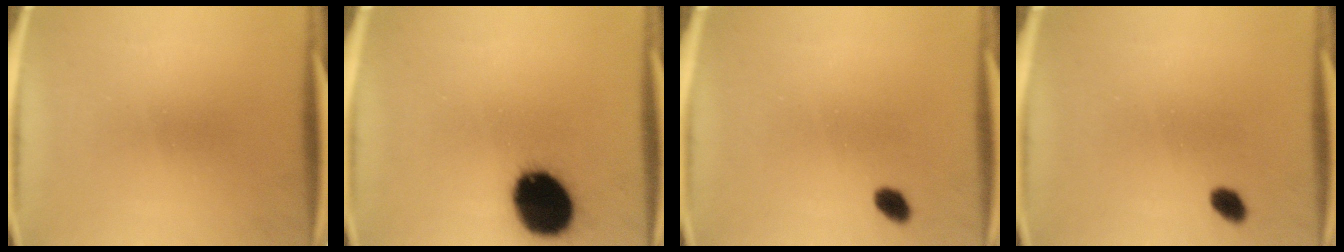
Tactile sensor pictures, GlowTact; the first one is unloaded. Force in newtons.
{"total": 19.6}
{"total": 2.4}
{"total": 2.4}